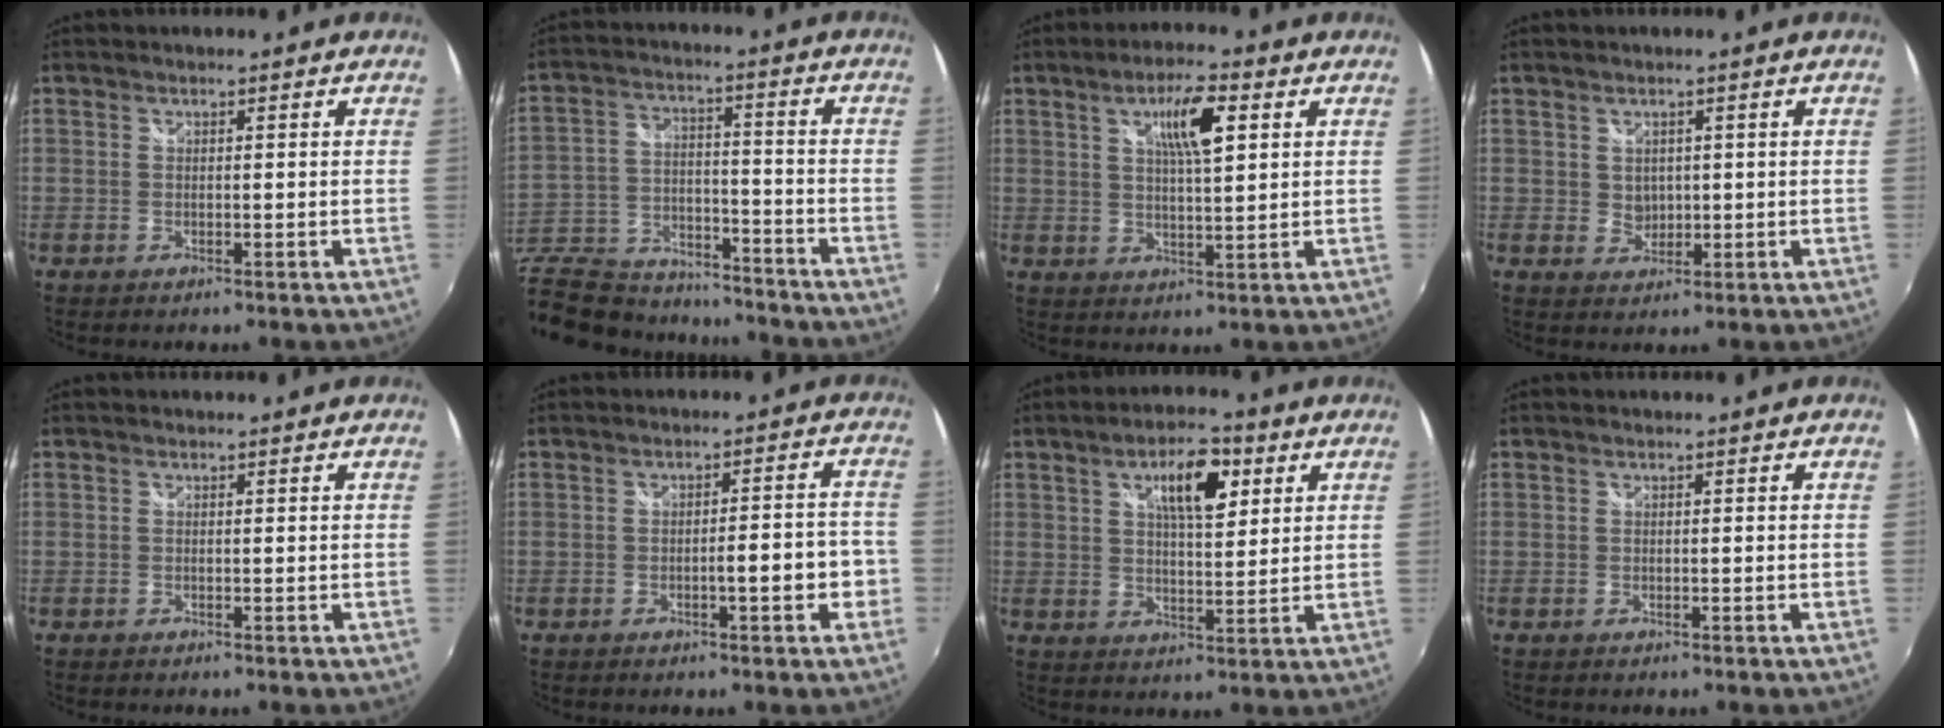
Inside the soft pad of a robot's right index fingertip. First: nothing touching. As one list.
[{"total": 24.0, "force": [-17.1, 12.5, 11.3], "torque": [-0.281, -0.007, -0.254]}, {"total": 8.1, "force": [3.2, 1.8, 7.3], "torque": [-0.120, 0.007, 0.053]}, {"total": 2.5, "force": [0.5, 2.3, 0.9], "torque": [-0.011, 0.002, 0.012]}, {"total": 0.0}, {"total": 5.7, "force": [-2.3, 1.2, 5.1], "torque": [-0.078, 0.008, -0.025]}, {"total": 9.3, "force": [4.0, 3.4, 7.7], "torque": [-0.123, 0.016, 0.065]}, {"total": 0.0}]